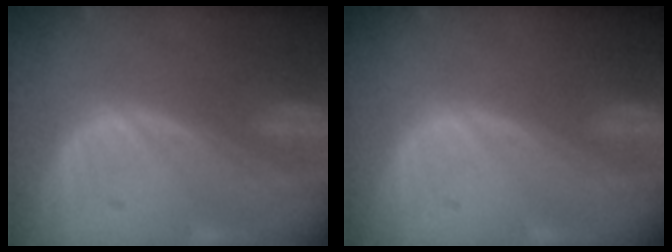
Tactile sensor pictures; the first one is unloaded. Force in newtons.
{"total": 0.0}